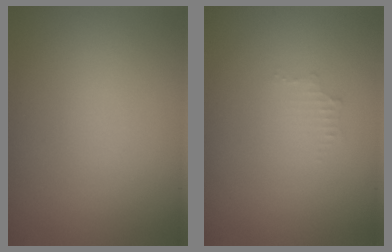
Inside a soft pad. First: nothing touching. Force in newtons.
{"total": 0.9, "press": 0.8, "slide": 0.1}